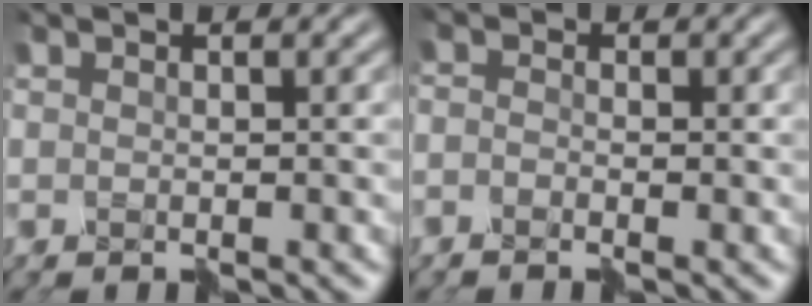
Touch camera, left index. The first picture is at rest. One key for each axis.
{"total": 1.6, "fx": -1.5, "fy": 0.3, "fz": -0.5, "tx": 0.014, "ty": 0.006, "tz": -0.026}